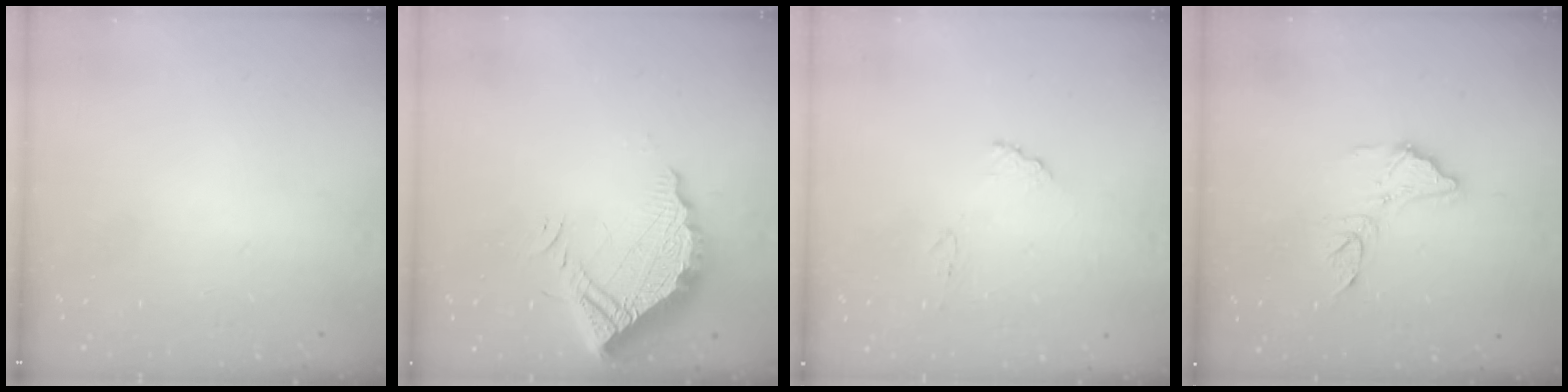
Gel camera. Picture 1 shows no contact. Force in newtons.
{"total": 14.2, "press": 14.2, "slide": 1.2}
{"total": 6.9, "press": 6.9, "slide": 0.4}
{"total": 10.9, "press": 10.8, "slide": 1.1}